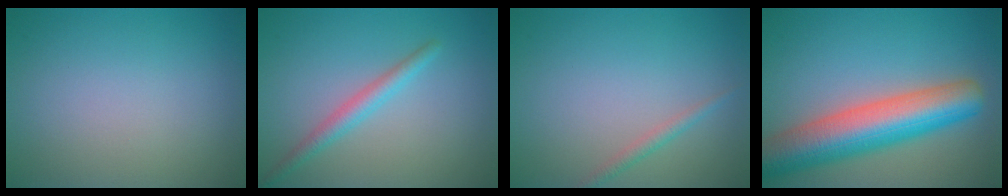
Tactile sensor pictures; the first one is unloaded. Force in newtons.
{"total": 2.1, "press": 2.1, "slide": 0.0}
{"total": 1.1, "press": 1.1, "slide": 0.1}
{"total": 9.6, "press": 9.6, "slide": 0.3}